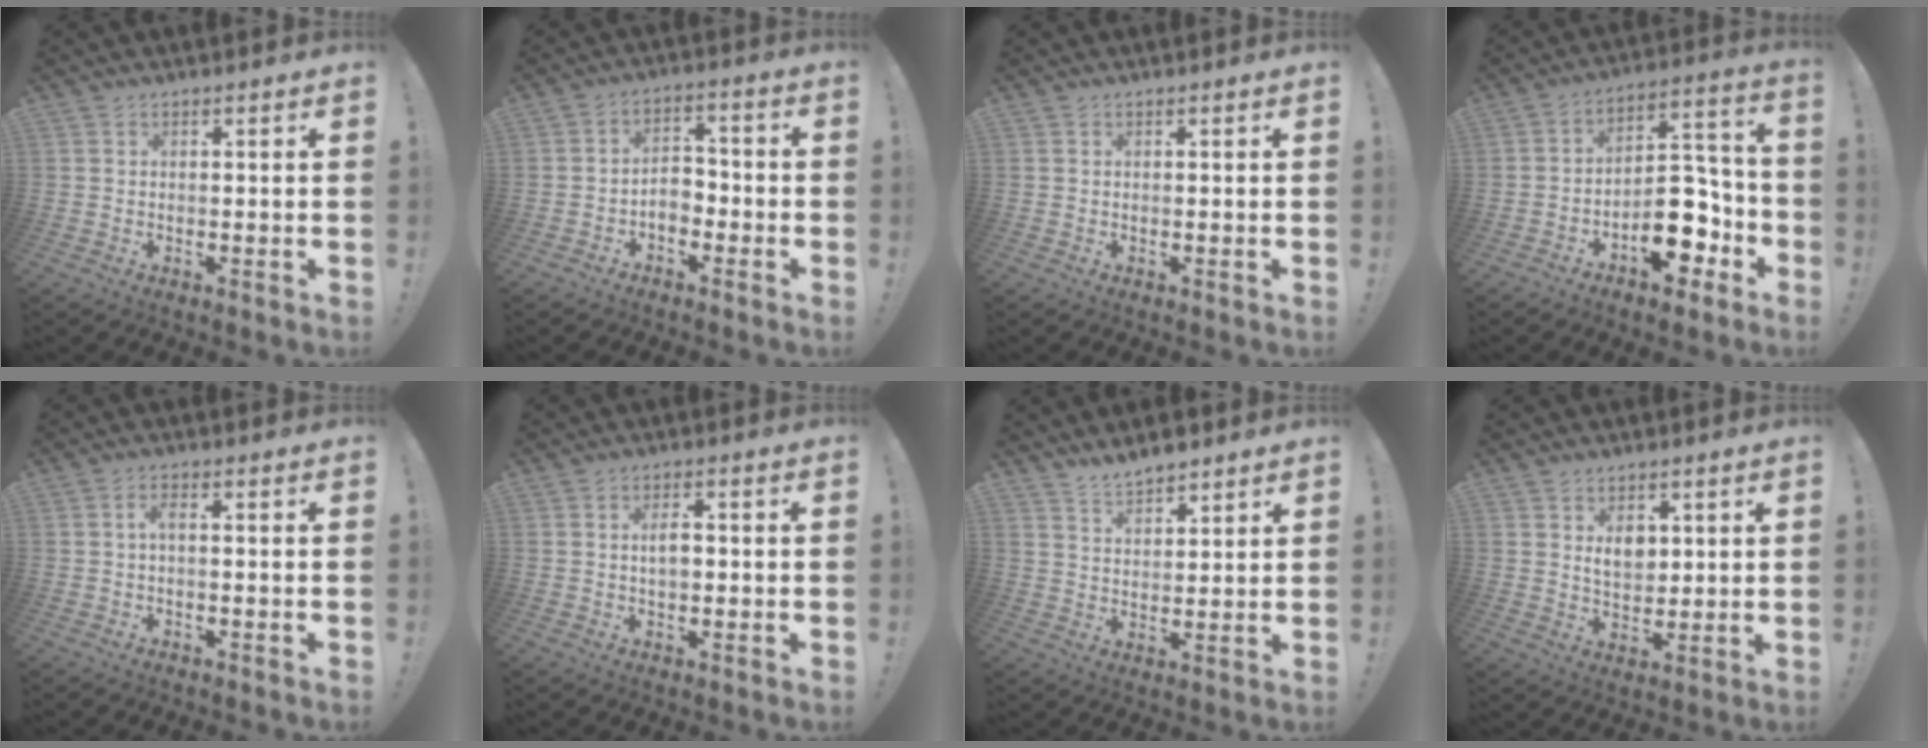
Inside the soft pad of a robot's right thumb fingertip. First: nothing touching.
{"total": 5.7, "force": [-2.1, 4.1, 3.4], "torque": [-0.059, 0.011, -0.039]}
{"total": 0.0}
{"total": 15.9, "force": [-7.3, 9.3, 10.6], "torque": [-0.122, 0.060, -0.108]}
{"total": 2.5, "force": [-0.5, 0.6, 2.3], "torque": [-0.044, 0.008, -0.011]}
{"total": 3.7, "force": [0.2, 2.0, 3.1], "torque": [-0.050, 0.002, -0.004]}
{"total": 5.7, "force": [5.2, 1.9, 1.5], "torque": [-0.021, -0.035, 0.095]}
{"total": 6.1, "force": [2.7, 4.6, 2.9], "torque": [-0.035, -0.017, 0.048]}